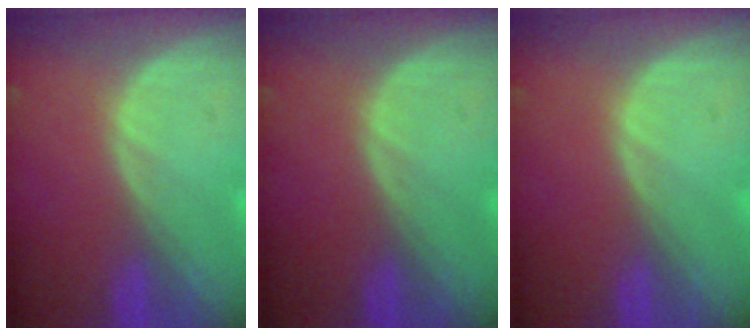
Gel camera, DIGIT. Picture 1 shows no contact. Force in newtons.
{"total": 0.0}
{"total": 0.0}